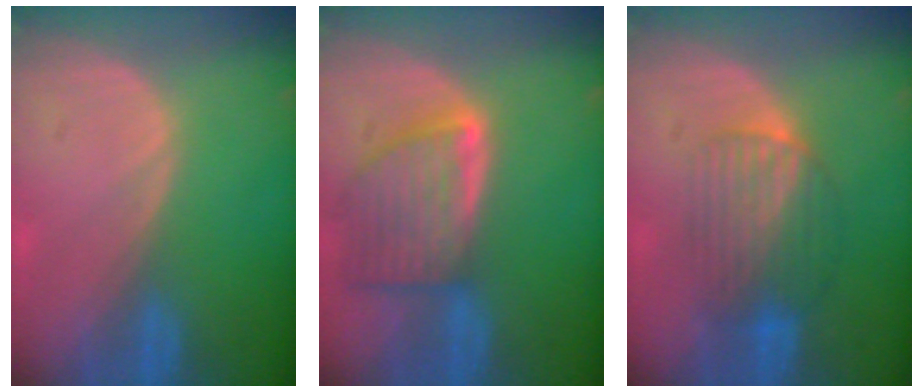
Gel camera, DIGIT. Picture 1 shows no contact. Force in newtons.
{"total": 8.1, "press": 7.3, "slide": 3.5}
{"total": 6.5, "press": 6.4, "slide": 1.0}